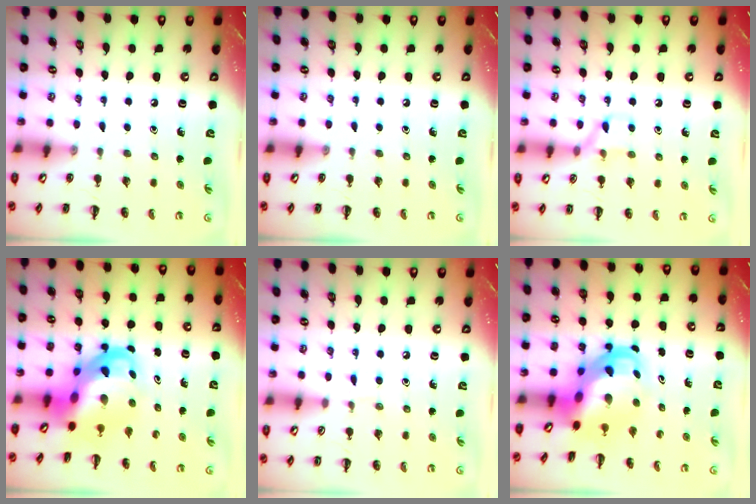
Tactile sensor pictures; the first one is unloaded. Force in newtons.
{"total": 0.0}
{"total": 6.7, "press": 6.7, "slide": 0.5}
{"total": 8.1, "press": 7.7, "slide": 2.3}
{"total": 3.8, "press": 3.5, "slide": 1.5}
{"total": 6.5, "press": 6.3, "slide": 1.8}